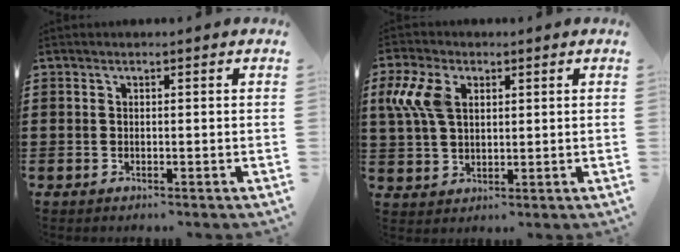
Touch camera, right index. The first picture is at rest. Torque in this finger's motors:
{"motor_torque": [1.15, 0.18, 0.69, 0.21]}